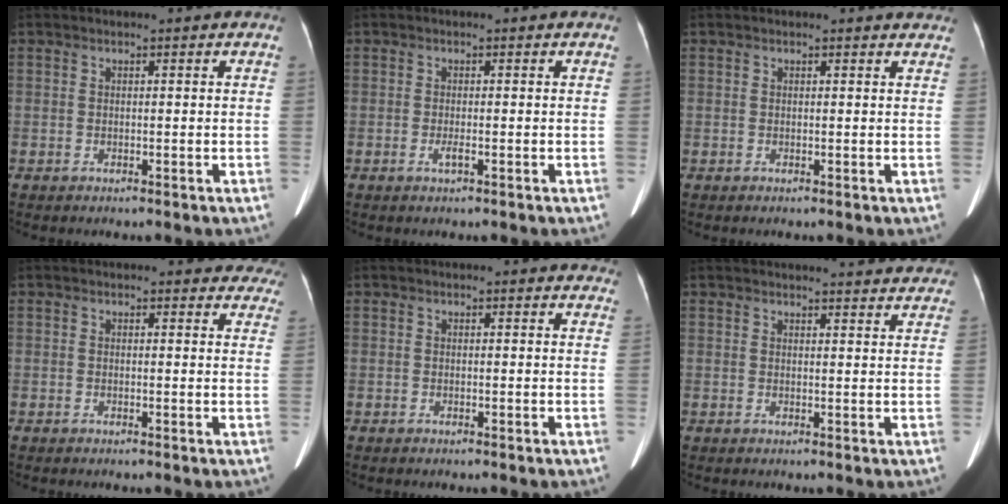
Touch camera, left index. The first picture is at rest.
{"total": 1.0, "force": [-0.5, 0.0, 0.9], "torque": [-0.022, -0.001, -0.009]}
{"total": 2.2, "force": [2.1, 0.6, 0.2], "torque": [-0.005, -0.005, 0.004]}
{"total": 8.1, "force": [7.5, 3.0, 1.0], "torque": [0.031, -0.013, 0.047]}
{"total": 4.1, "force": [3.8, 1.4, 0.8], "torque": [0.004, -0.003, 0.020]}
{"total": 11.8, "force": [11.2, 1.9, 3.0], "torque": [-0.012, -0.002, 0.109]}